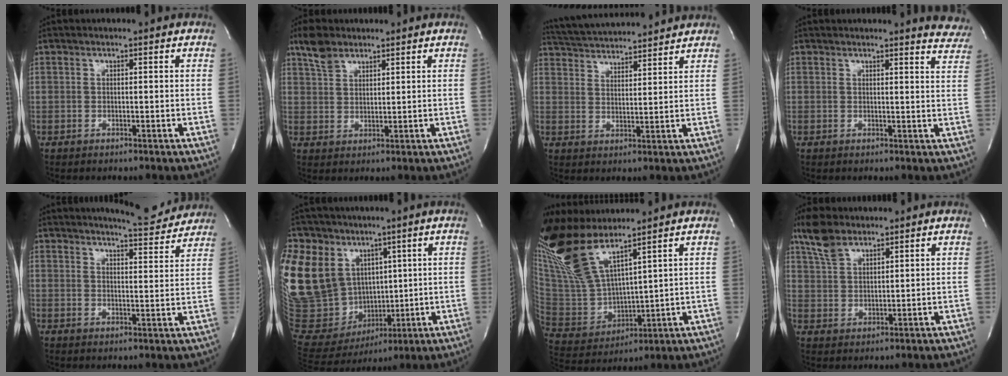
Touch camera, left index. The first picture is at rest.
{"total": 4.6, "force": [3.6, 2.3, 1.7], "torque": [-0.043, 0.013, 0.076]}
{"total": 14.0, "force": [13.2, 1.2, 4.5], "torque": [-0.090, 0.029, 0.205]}
{"total": 7.2, "force": [7.1, 0.6, 1.4], "torque": [-0.001, -0.035, 0.049]}
{"total": 8.0, "force": [7.8, 0.7, 1.5], "torque": [-0.018, -0.025, 0.096]}
{"total": 34.1, "force": [11.4, 27.1, 17.3], "torque": [-0.502, 0.104, 0.232]}
{"total": 14.8, "force": [11.1, 3.3, 9.1], "torque": [-0.205, -0.002, 0.230]}
{"total": 6.1, "force": [4.8, 2.6, 2.8], "torque": [-0.066, 0.015, 0.100]}